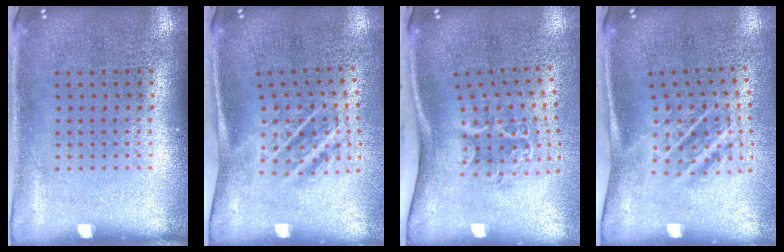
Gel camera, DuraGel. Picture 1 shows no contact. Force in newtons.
{"total": 1.9, "press": 1.2, "slide": 1.5}
{"total": 2.2, "press": 1.3, "slide": 1.8}
{"total": 1.9, "press": 1.2, "slide": 1.5}